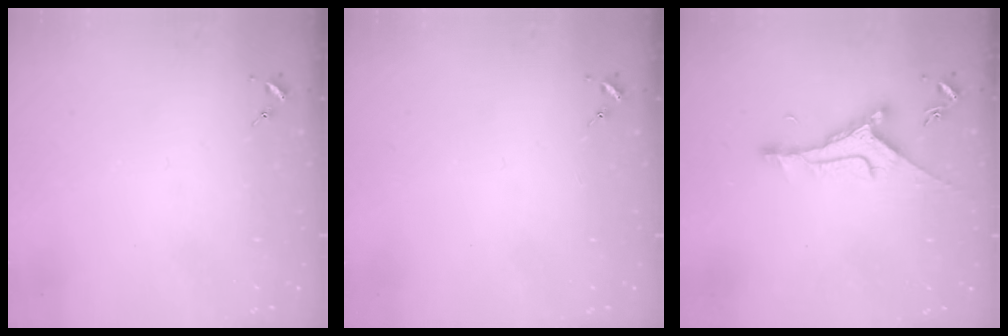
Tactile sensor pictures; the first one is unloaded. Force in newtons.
{"total": 0.0}
{"total": 9.1, "press": 9.1, "slide": 0.7}